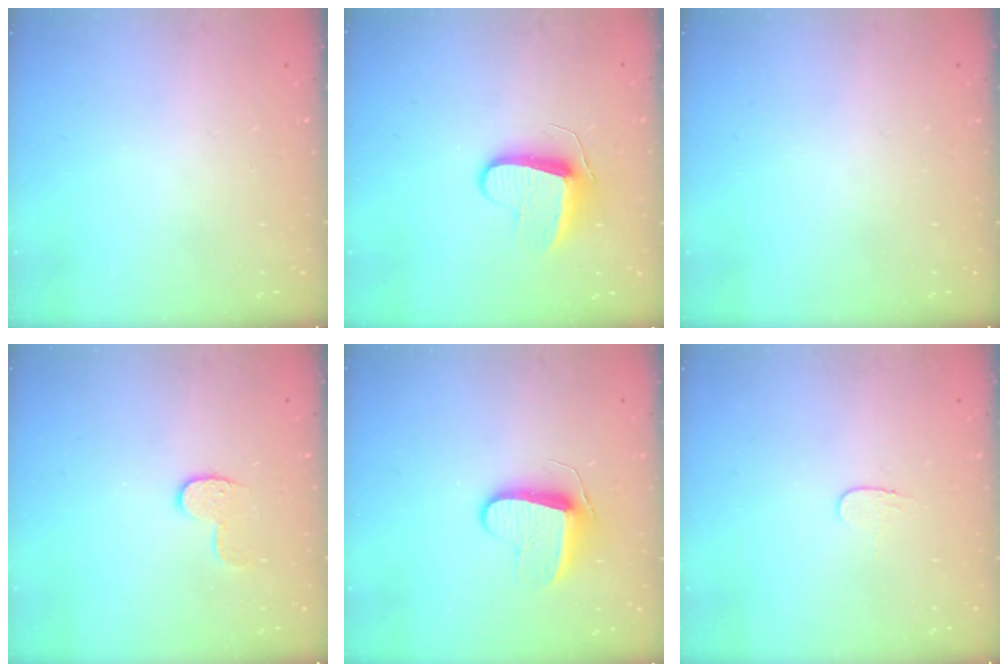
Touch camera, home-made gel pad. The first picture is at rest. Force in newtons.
{"total": 8.8, "press": 8.8, "slide": 0.2}
{"total": 0.0}
{"total": 6.8, "press": 6.8, "slide": 0.2}
{"total": 9.0, "press": 9.0, "slide": 0.6}
{"total": 3.4, "press": 3.4, "slide": 0.4}